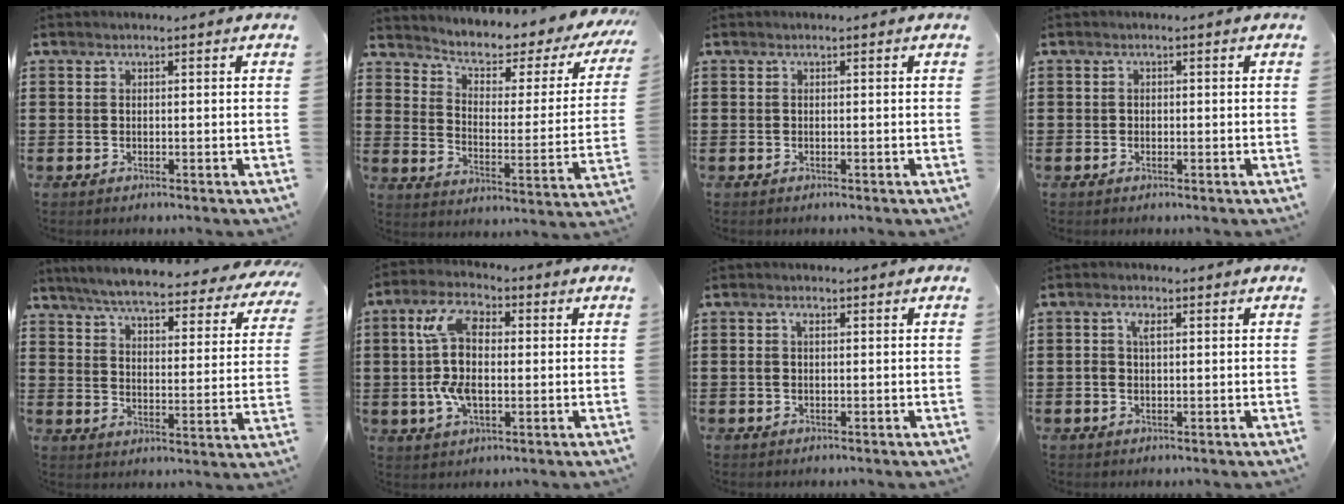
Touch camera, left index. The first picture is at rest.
{"total": 3.8, "force": [2.6, 1.5, 2.3], "torque": [-0.055, -0.026, 0.031]}
{"total": 0.0}
{"total": 0.6, "force": [-0.2, 0.5, 0.1], "torque": [-0.004, 0.003, -0.004]}
{"total": 6.3, "force": [5.9, 0.1, 2.4], "torque": [-0.074, -0.039, 0.098]}
{"total": 10.5, "force": [1.0, 5.4, 8.9], "torque": [-0.204, 0.009, 0.010]}
{"total": 1.5, "force": [0.3, 0.7, 1.2], "torque": [-0.027, 0.006, 0.004]}
{"total": 2.4, "force": [0.5, 1.2, 2.1], "torque": [-0.052, 0.007, 0.004]}